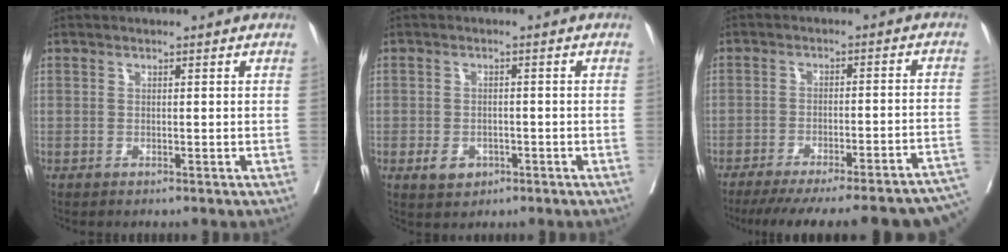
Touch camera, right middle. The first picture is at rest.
{"total": 3.3, "force": [-1.5, 2.4, 1.7], "torque": [-0.025, 0.002, -0.014]}
{"total": 25.4, "force": [-22.3, 1.6, 12.0], "torque": [-0.118, -0.024, -0.286]}